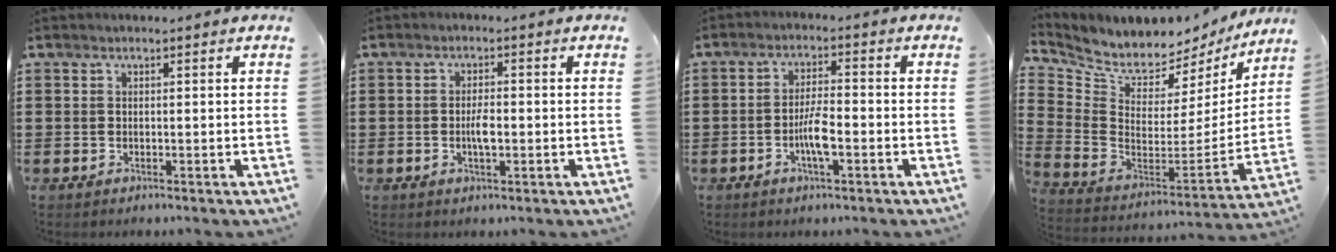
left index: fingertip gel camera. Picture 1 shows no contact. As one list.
[{"total": 3.1, "force": [-0.5, 1.0, 2.9], "torque": [-0.053, 0.004, -0.009]}, {"total": 5.0, "force": [-1.6, 1.2, 4.6], "torque": [-0.092, 0.003, -0.033]}, {"total": 5.1, "force": [4.8, 1.5, -0.1], "torque": [-0.039, -0.056, 0.081]}]